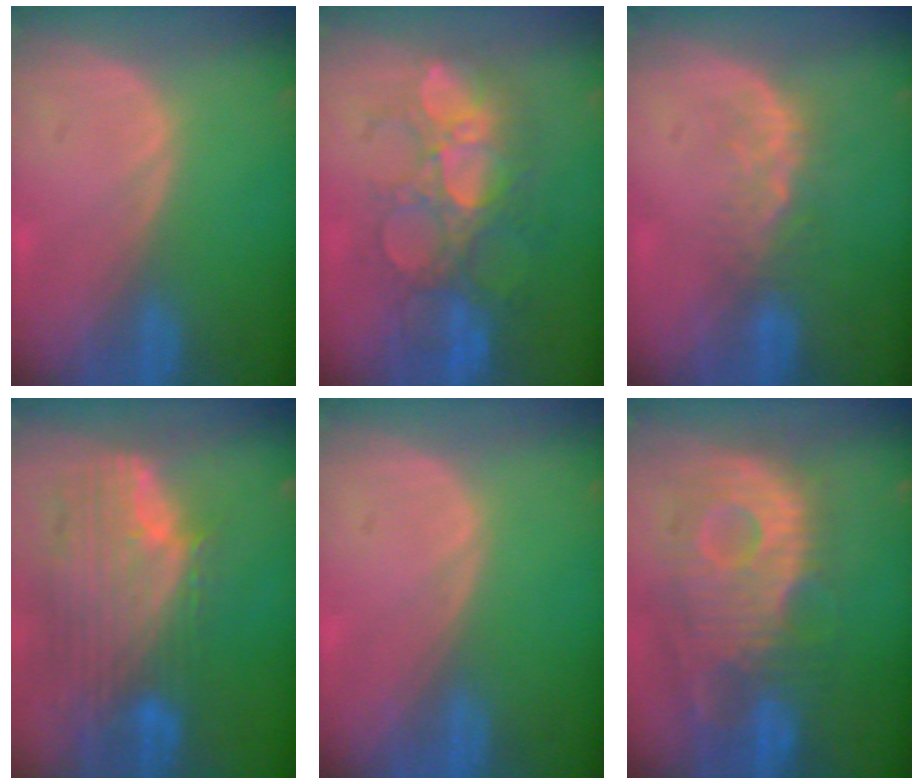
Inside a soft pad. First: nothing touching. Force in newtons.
{"total": 9.8, "press": 9.2, "slide": 3.4}
{"total": 4.1, "press": 3.5, "slide": 2.1}
{"total": 11.8, "press": 10.1, "slide": 6.1}
{"total": 0.0}
{"total": 11.8, "press": 10.7, "slide": 5.1}